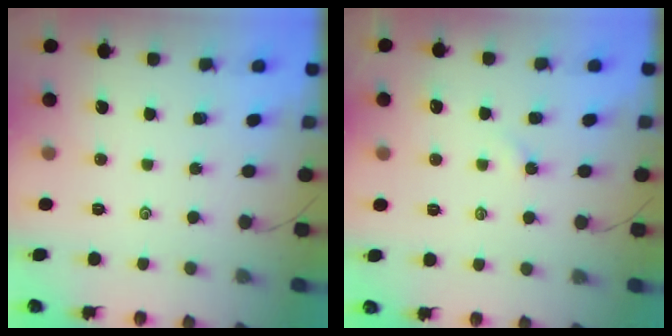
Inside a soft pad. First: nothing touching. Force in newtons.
{"total": 3.6, "press": 3.6, "slide": 0.6}